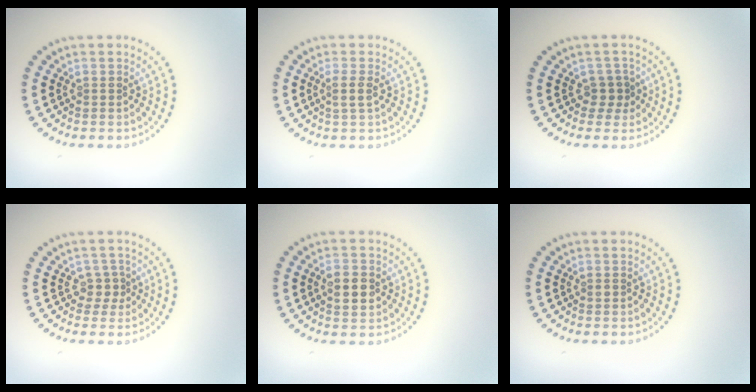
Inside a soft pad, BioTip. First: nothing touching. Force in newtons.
{"total": 1.4, "press": 1.1, "slide": 0.9}
{"total": 1.7, "press": 1.4, "slide": 1.1}
{"total": 1.6, "press": 1.2, "slide": 1.1}
{"total": 2.8, "press": 2.8, "slide": 0.0}
{"total": 0.6, "press": 0.5, "slide": 0.2}